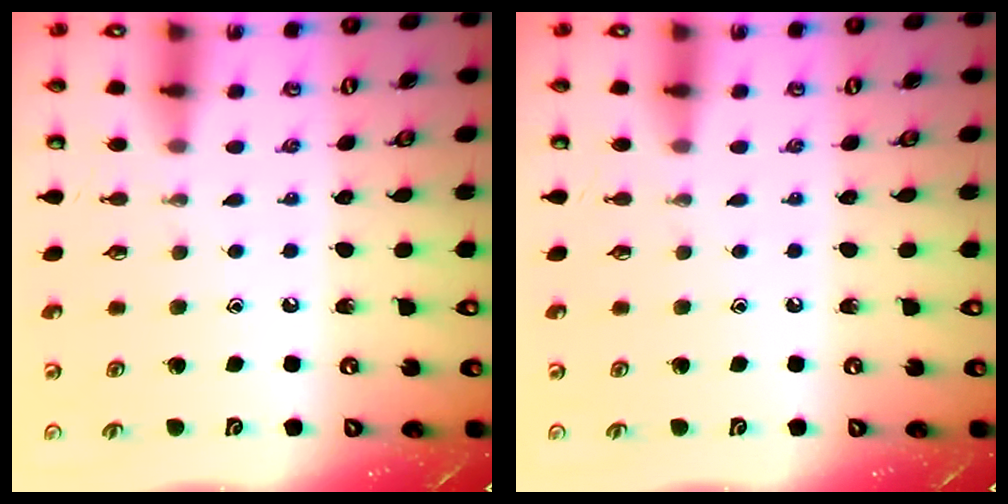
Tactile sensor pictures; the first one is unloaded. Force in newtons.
{"total": 0.0}